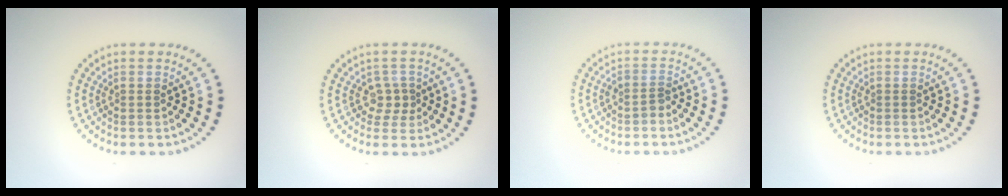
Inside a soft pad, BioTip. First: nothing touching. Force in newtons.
{"total": 1.7, "press": 1.3, "slide": 1.2}
{"total": 1.3, "press": 0.9, "slide": 0.9}
{"total": 0.0}